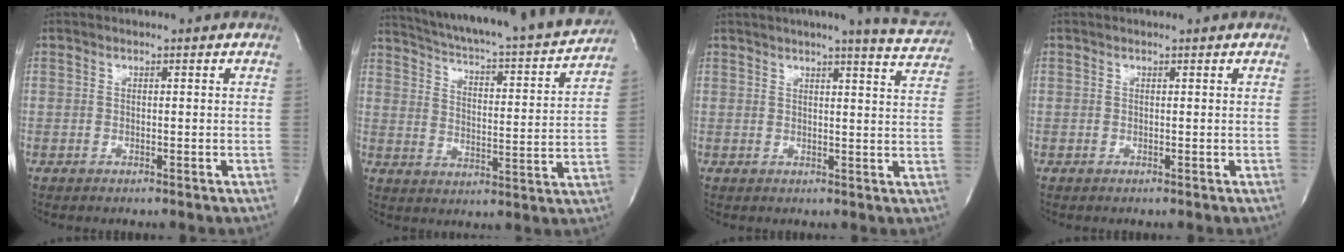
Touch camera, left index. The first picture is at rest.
{"total": 22.4, "force": [20.7, 1.6, 8.4], "torque": [-0.137, -0.045, 0.276]}
{"total": 10.2, "force": [9.2, -0.2, 4.3], "torque": [-0.050, -0.020, 0.090]}
{"total": 0.5, "force": [0.5, 0.0, 0.2], "torque": [-0.003, 0.011, 0.007]}